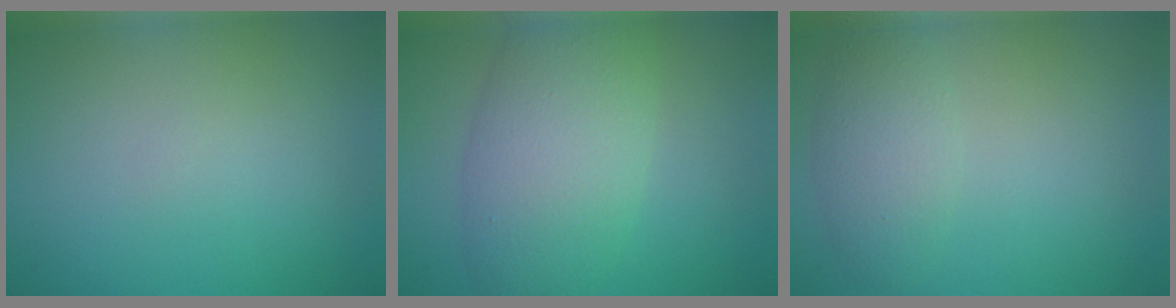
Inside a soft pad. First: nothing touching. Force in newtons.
{"total": 7.0, "press": 7.0, "slide": 0.4}
{"total": 2.7, "press": 2.7, "slide": 0.2}